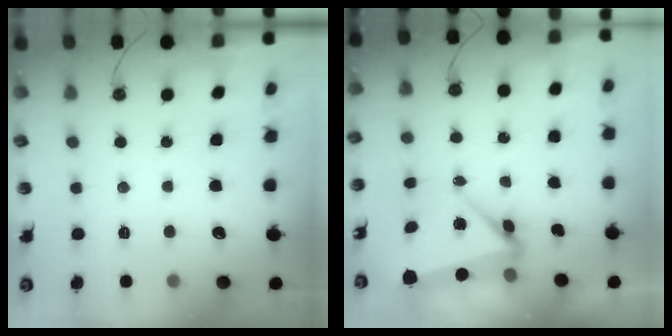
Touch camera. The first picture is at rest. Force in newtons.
{"total": 8.1, "press": 4.9, "slide": 6.4}